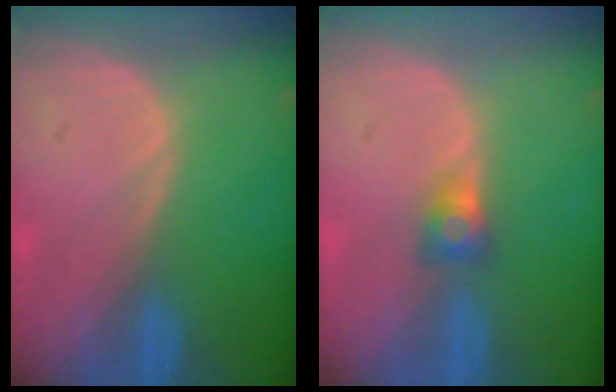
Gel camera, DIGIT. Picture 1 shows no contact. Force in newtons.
{"total": 2.6, "press": 2.4, "slide": 1.0}